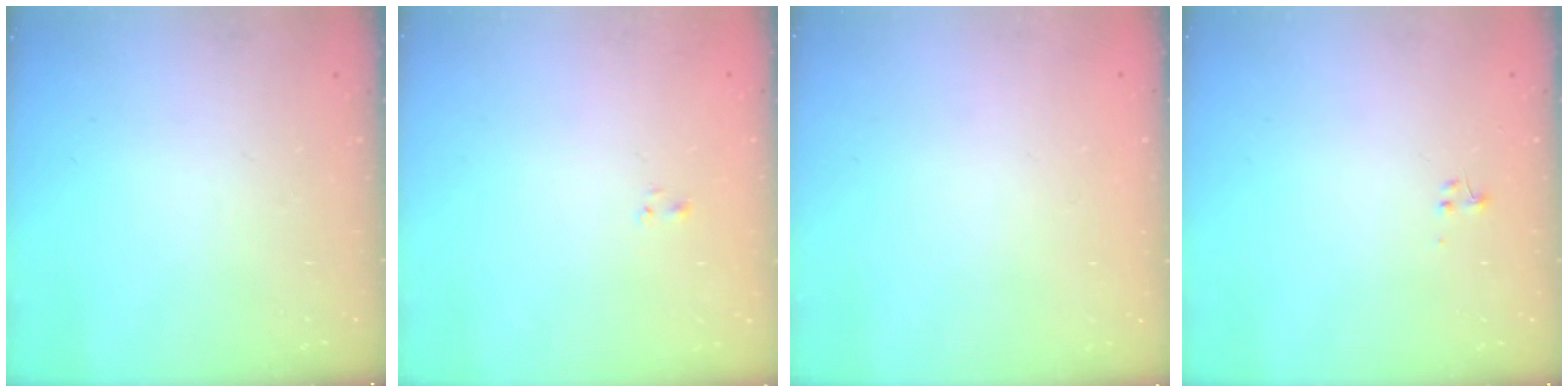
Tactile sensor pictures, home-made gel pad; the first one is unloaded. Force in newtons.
{"total": 0.6, "press": 0.3, "slide": 0.5}
{"total": 1.6, "press": 1.6, "slide": 0.2}
{"total": 0.0}